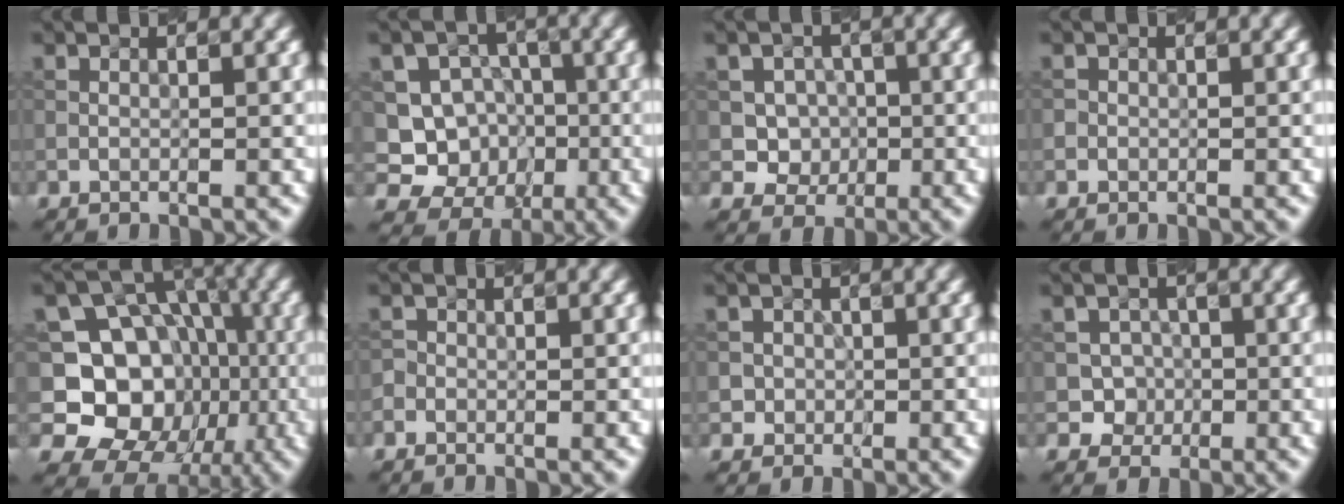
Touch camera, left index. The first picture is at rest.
{"total": 7.5, "force": [-1.4, 7.1, 2.0], "torque": [-0.030, 0.014, -0.044]}
{"total": 3.5, "force": [0.1, 3.3, 1.4], "torque": [-0.011, 0.001, -0.007]}
{"total": 0.5, "force": [-0.1, 0.5, 0.0], "torque": [0.003, -0.004, -0.003]}
{"total": 12.3, "force": [-1.7, 10.8, 5.6], "torque": [-0.086, 0.003, -0.056]}
{"total": 0.9, "force": [-0.3, 0.8, 0.1], "torque": [-0.002, 0.000, -0.008]}
{"total": 2.0, "force": [0.0, 2.0, 0.2], "torque": [0.012, 0.002, 0.004]}
{"total": 2.5, "force": [-0.5, 2.4, 0.5], "torque": [0.009, 0.004, -0.019]}